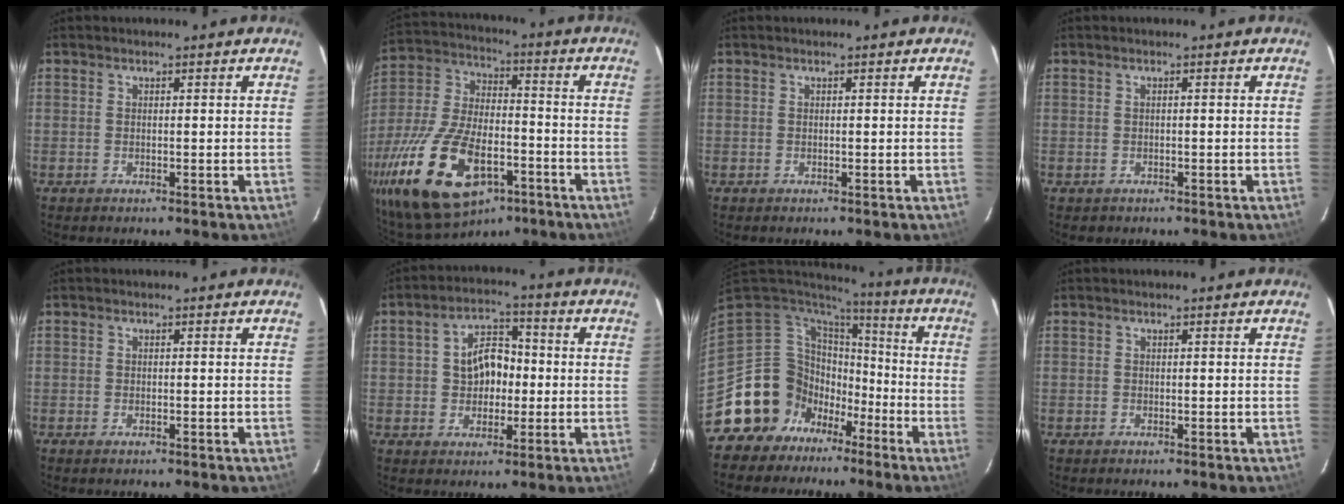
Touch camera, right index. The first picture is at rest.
{"total": 24.3, "force": [-12.1, 12.6, 16.9], "torque": [-0.366, -0.027, -0.200]}
{"total": 0.0}
{"total": 0.7, "force": [-0.4, 0.6, 0.1], "torque": [-0.002, 0.003, -0.001]}
{"total": 0.6, "force": [-0.5, 0.3, 0.3], "torque": [-0.007, -0.001, -0.009]}
{"total": 7.6, "force": [-0.2, 5.7, 5.1], "torque": [-0.090, 0.025, 0.005]}
{"total": 14.1, "force": [-7.4, 11.8, 2.0], "torque": [-0.059, 0.049, -0.128]}
{"total": 0.0}